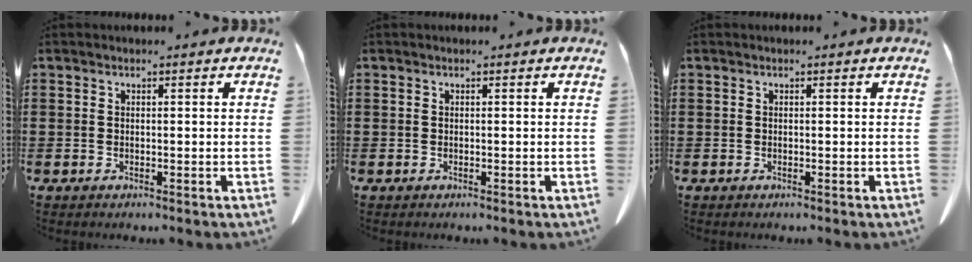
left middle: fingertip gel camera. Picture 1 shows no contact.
{"total": 0.0}
{"total": 0.0}